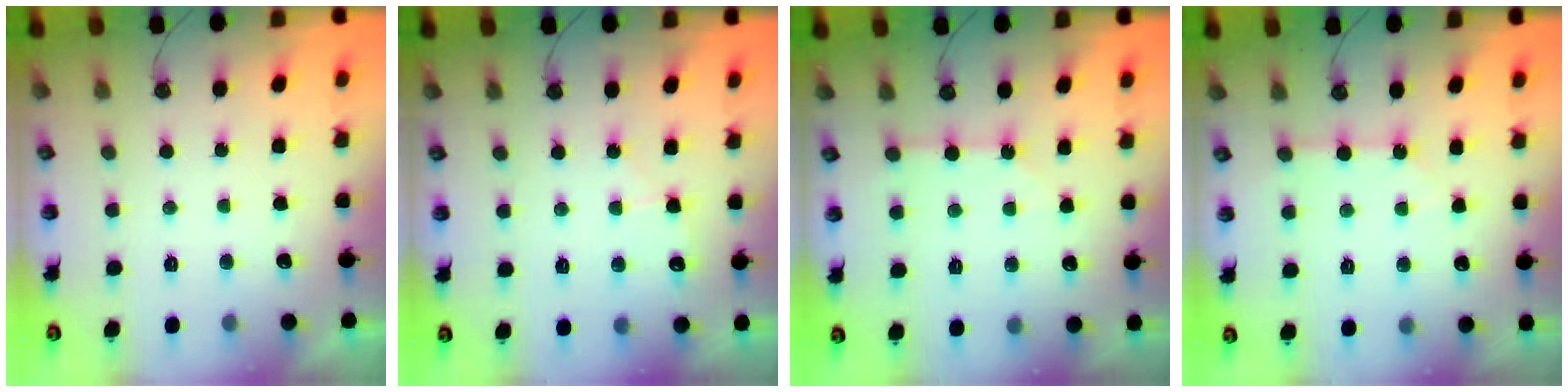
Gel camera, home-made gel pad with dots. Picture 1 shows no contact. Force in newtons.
{"total": 5.1, "press": 5.0, "slide": 0.6}
{"total": 1.8, "press": 1.7, "slide": 0.3}
{"total": 2.9, "press": 2.9, "slide": 0.5}